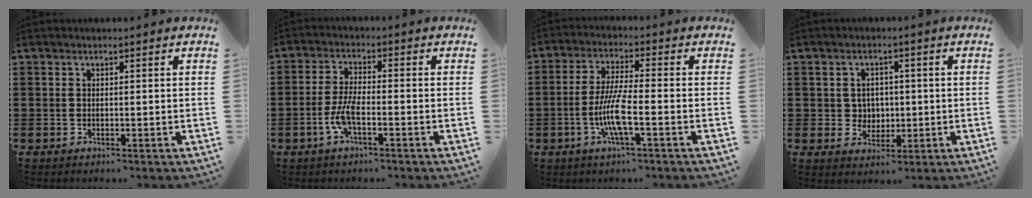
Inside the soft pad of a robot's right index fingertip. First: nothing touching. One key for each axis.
{"total": 4.8, "fx": -2.0, "fy": 1.1, "fz": 4.2, "tx": -0.105, "ty": -0.010, "tz": -0.045}
{"total": 7.7, "fx": -2.5, "fy": 1.0, "fz": 7.2, "tx": -0.162, "ty": -0.017, "tz": -0.056}
{"total": 3.2, "fx": 0.2, "fy": 3.0, "fz": 1.0, "tx": -0.025, "ty": 0.006, "tz": -0.001}